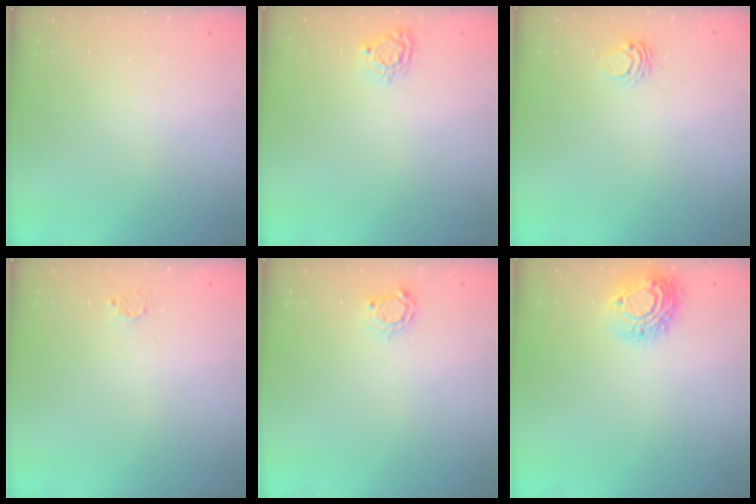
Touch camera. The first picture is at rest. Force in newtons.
{"total": 6.0, "press": 6.0, "slide": 0.4}
{"total": 5.2, "press": 5.2, "slide": 0.4}
{"total": 2.3, "press": 2.3, "slide": 0.2}
{"total": 5.3, "press": 5.2, "slide": 0.7}
{"total": 12.7, "press": 12.7, "slide": 0.8}